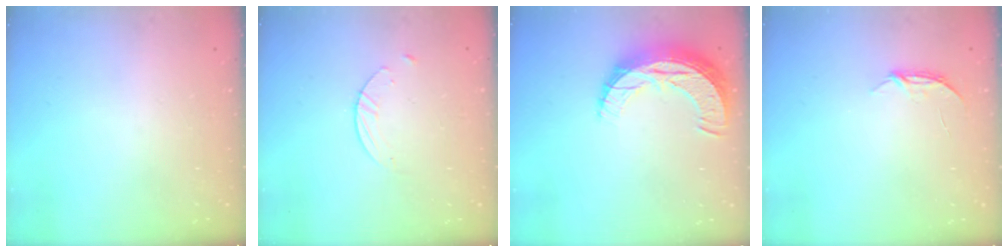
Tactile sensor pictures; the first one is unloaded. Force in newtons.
{"total": 2.7, "press": 2.6, "slide": 0.3}
{"total": 10.9, "press": 10.9, "slide": 0.7}
{"total": 3.8, "press": 3.8, "slide": 0.5}